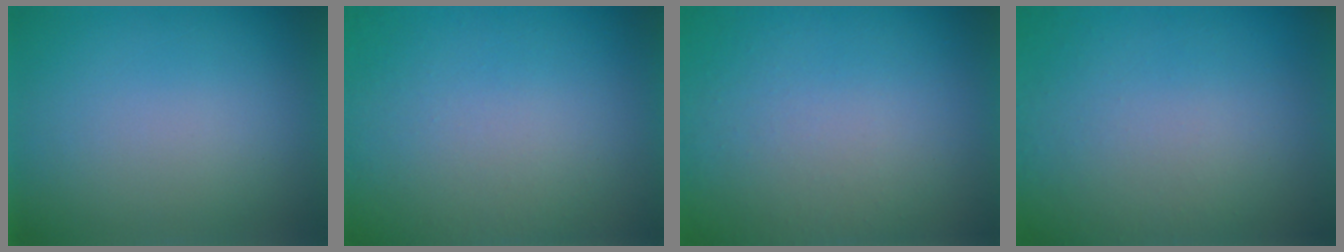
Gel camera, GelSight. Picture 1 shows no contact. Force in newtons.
{"total": 5.8}
{"total": 9.8}
{"total": 5.0}